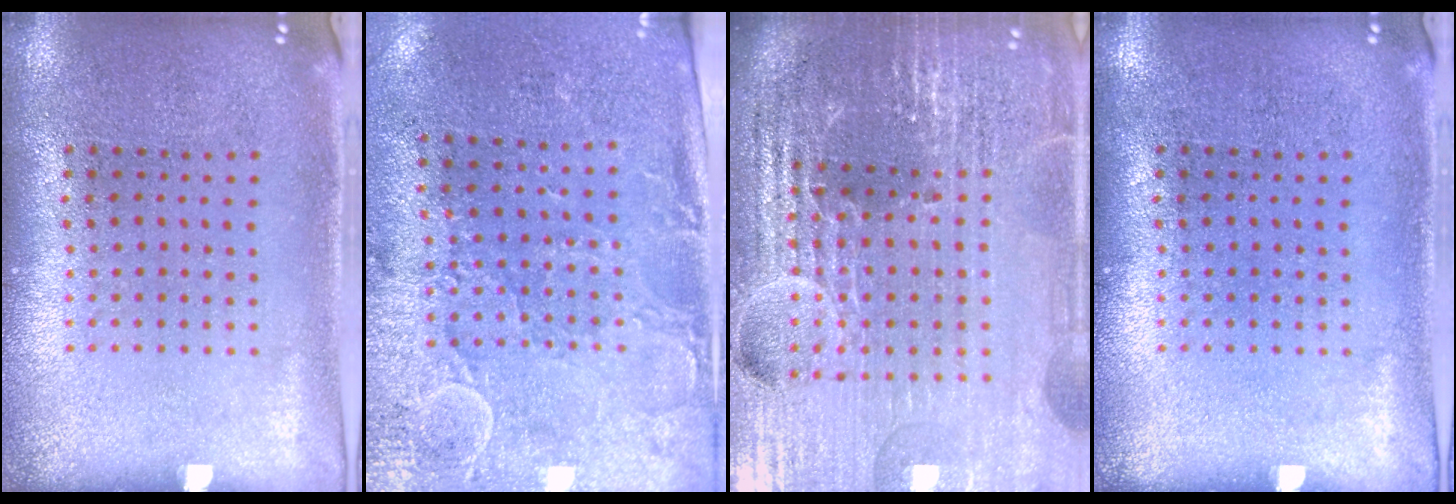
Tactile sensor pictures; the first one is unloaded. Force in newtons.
{"total": 2.9, "press": 2.5, "slide": 1.6}
{"total": 6.5, "press": 5.7, "slide": 3.2}
{"total": 0.0}